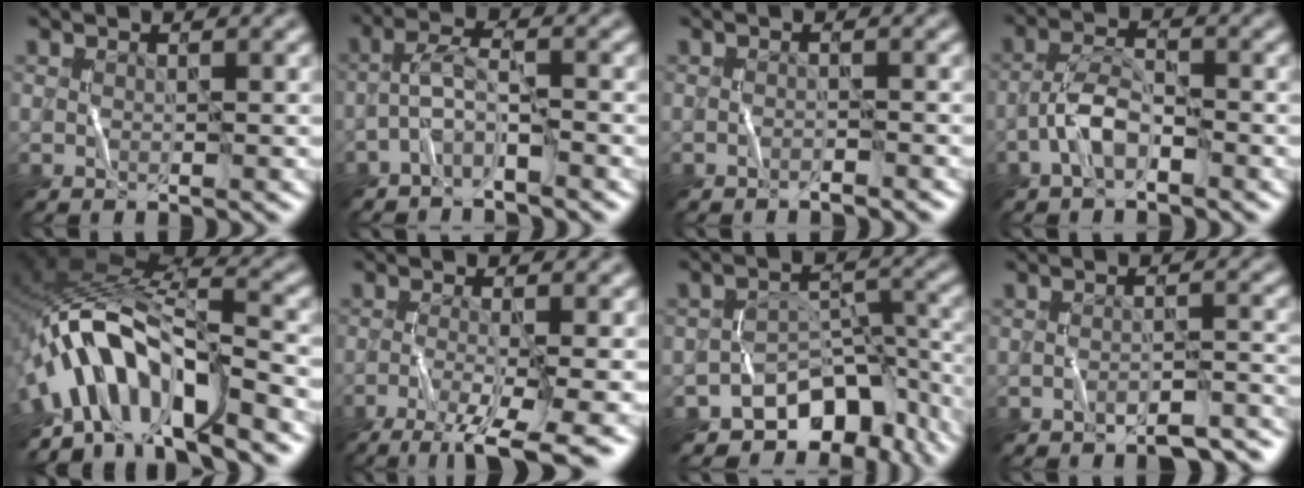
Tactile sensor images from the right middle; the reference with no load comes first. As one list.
[{"total": 2.4, "force": [-1.8, 0.4, 1.5], "torque": [-0.035, 0.018, -0.042]}, {"total": 1.2, "force": [-1.1, 0.1, 0.4], "torque": [-0.005, 0.013, -0.021]}, {"total": 2.9, "force": [-1.7, 1.3, 1.9], "torque": [-0.037, 0.019, -0.041]}, {"total": 9.3, "force": [-5.1, 3.7, 6.9], "torque": [-0.107, 0.026, -0.096]}, {"total": 7.5, "force": [-4.7, 1.6, 5.6], "torque": [-0.087, -0.002, -0.084]}, {"total": 8.7, "force": [-6.2, 5.0, 3.6], "torque": [-0.028, -0.003, -0.096]}, {"total": 3.9, "force": [-3.4, 0.9, 1.7], "torque": [-0.026, 0.008, -0.045]}]